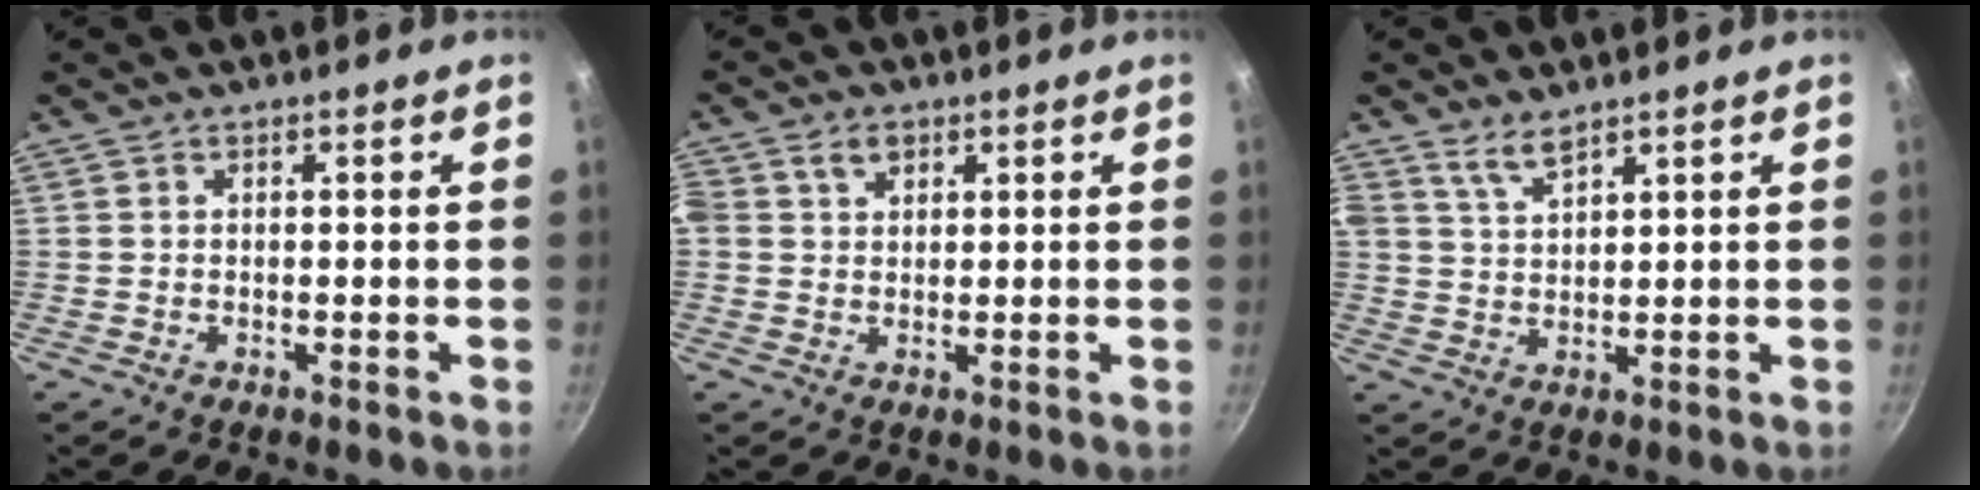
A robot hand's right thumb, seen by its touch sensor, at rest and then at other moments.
{"total": 3.5, "force": [1.5, 2.7, 1.7], "torque": [-0.016, 0.000, 0.021]}
{"total": 3.9, "force": [3.1, 1.2, 2.0], "torque": [-0.038, -0.021, 0.066]}